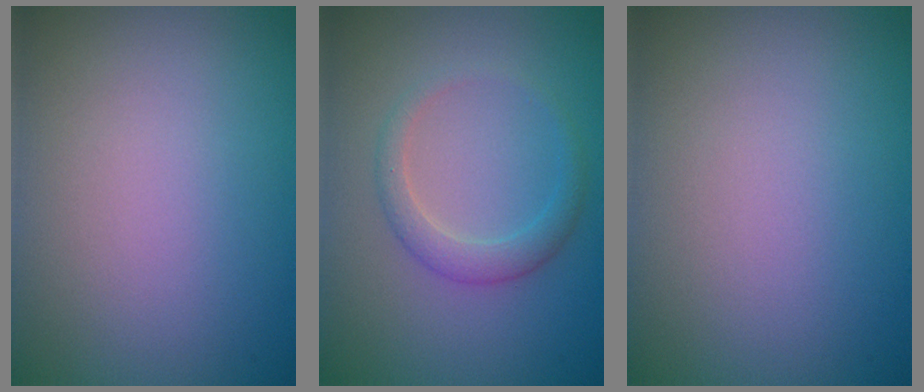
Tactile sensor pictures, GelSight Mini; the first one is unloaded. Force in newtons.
{"total": 2.1, "press": 2.1, "slide": 0.1}
{"total": 0.0}